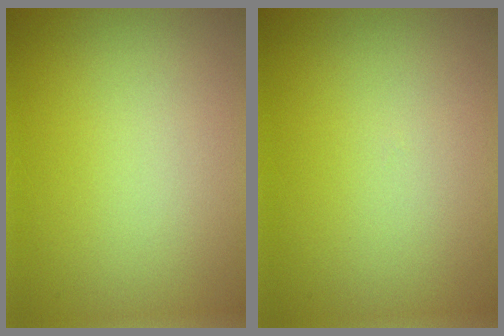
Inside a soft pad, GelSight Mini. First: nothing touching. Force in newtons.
{"total": 0.0}